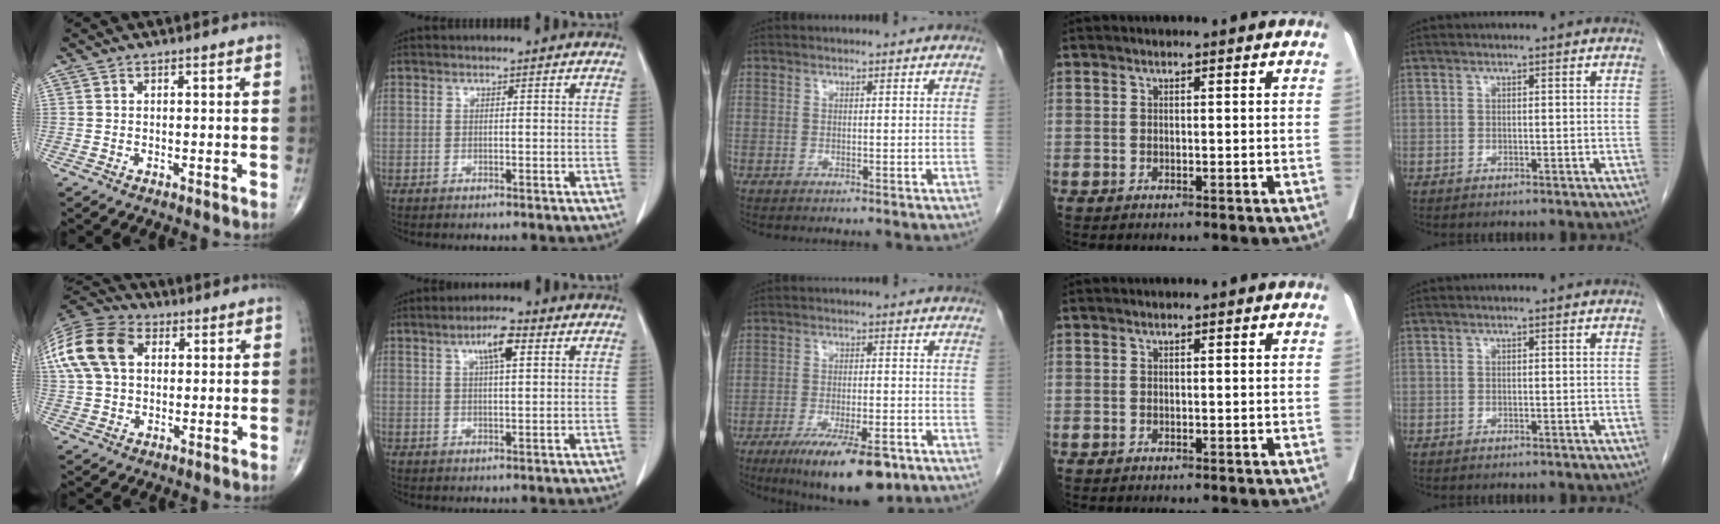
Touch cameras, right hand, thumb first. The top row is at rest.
{"thumb": {"total": 20.1, "force": [5.7, 14.0, 13.2], "torque": [-0.306, 0.041, 0.103]}, "index": {"total": 5.1, "force": [2.2, 1.0, 4.5], "torque": [-0.081, 0.008, 0.039]}, "middle": {"total": 12.3, "force": [-7.9, 3.0, 8.9], "torque": [-0.132, -0.017, -0.120]}}